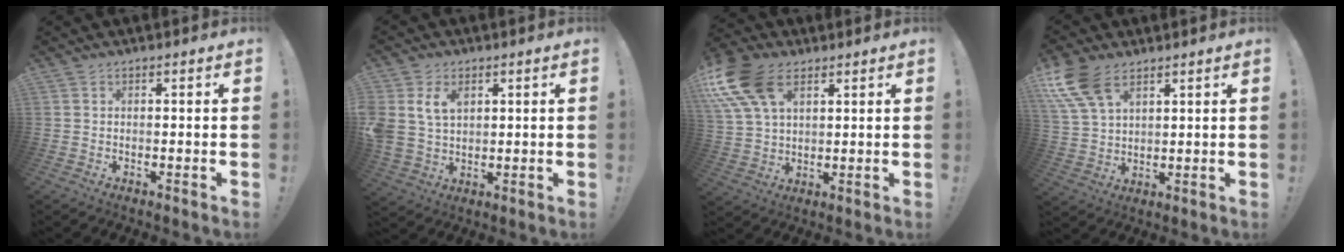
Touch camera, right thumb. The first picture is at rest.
{"total": 9.0, "force": [4.0, 6.5, 4.7], "torque": [-0.098, -0.014, 0.077]}
{"total": 16.8, "force": [7.9, 10.3, 10.6], "torque": [-0.212, -0.033, 0.146]}
{"total": 12.8, "force": [6.9, 7.2, 8.0], "torque": [-0.165, -0.028, 0.133]}